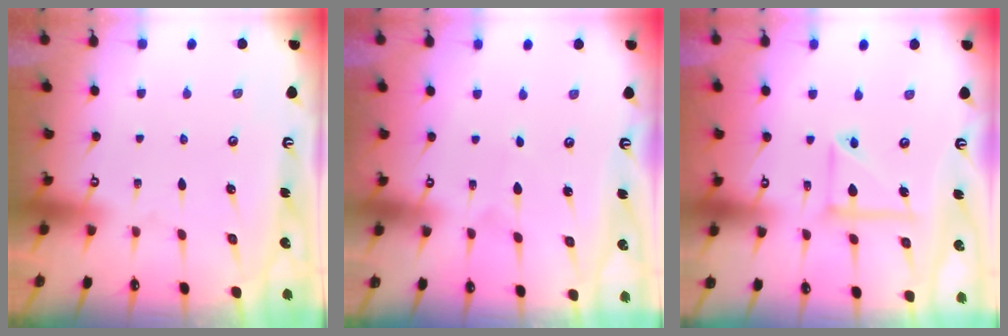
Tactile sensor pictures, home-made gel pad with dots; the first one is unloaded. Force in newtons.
{"total": 1.9, "press": 1.9, "slide": 0.2}
{"total": 9.1, "press": 9.1, "slide": 0.8}